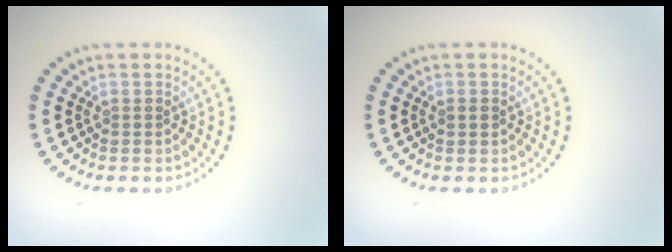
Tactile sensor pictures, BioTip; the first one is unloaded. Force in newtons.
{"total": 1.0, "press": 0.9, "slide": 0.2}